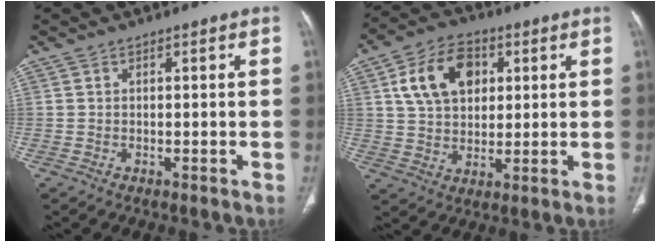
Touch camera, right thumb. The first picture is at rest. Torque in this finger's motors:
{"motor_torque": [-0.01, 1.47, 1.09, -0.26, 0.10]}